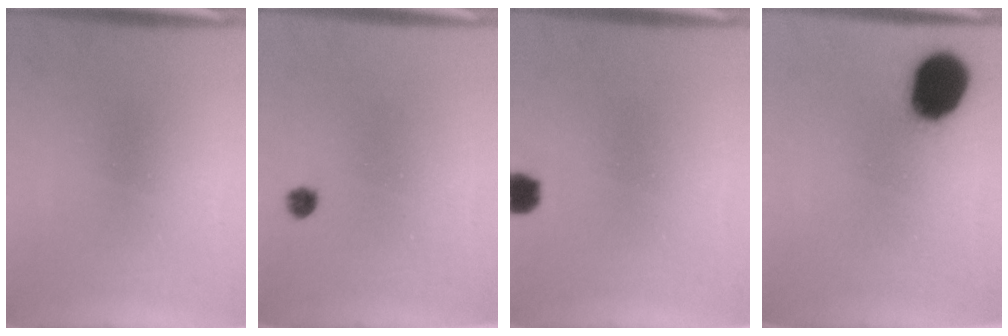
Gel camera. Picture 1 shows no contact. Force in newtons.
{"total": 1.7}
{"total": 3.4}
{"total": 13.8}